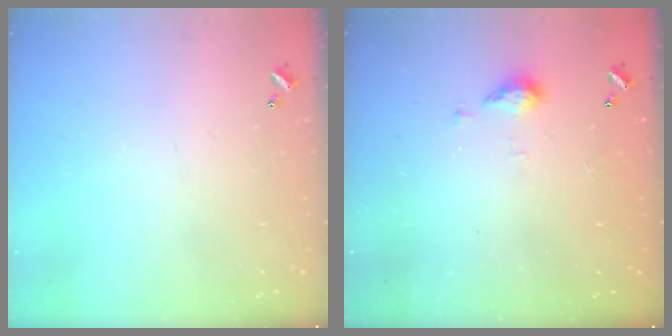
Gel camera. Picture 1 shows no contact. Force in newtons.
{"total": 3.8, "press": 3.7, "slide": 0.6}